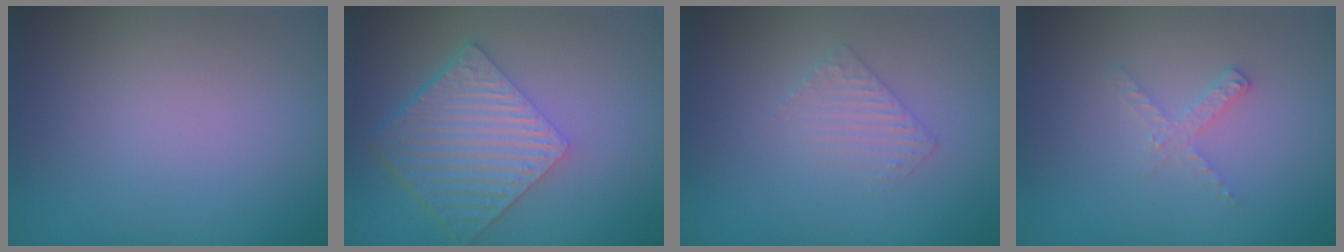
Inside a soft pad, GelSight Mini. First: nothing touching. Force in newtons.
{"total": 6.4, "press": 4.4, "slide": 4.6}
{"total": 1.6, "press": 1.6, "slide": 0.4}
{"total": 1.4, "press": 1.4, "slide": 0.1}